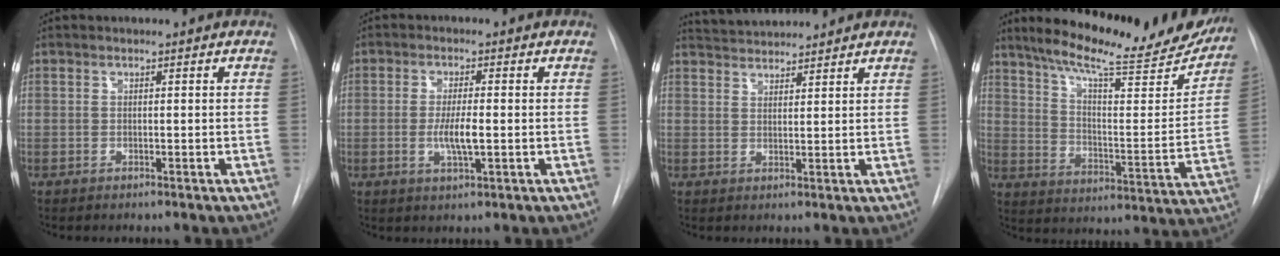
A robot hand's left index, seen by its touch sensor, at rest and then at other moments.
{"total": 4.5, "force": [-1.3, 0.7, 4.3], "torque": [-0.084, -0.013, -0.021]}
{"total": 5.2, "force": [5.1, 0.3, 0.8], "torque": [-0.021, 0.025, 0.084]}
{"total": 24.1, "force": [20.4, 4.3, 12.1], "torque": [-0.180, -0.048, 0.269]}